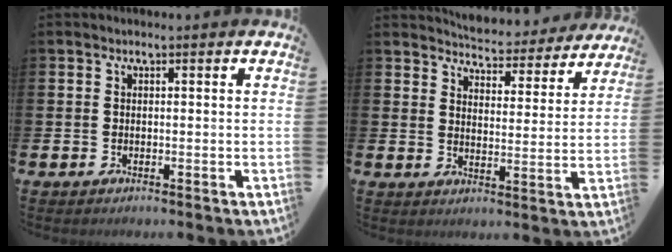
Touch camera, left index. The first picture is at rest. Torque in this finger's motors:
{"motor_torque": [1.01, -1.13, 0.13, 0.01]}